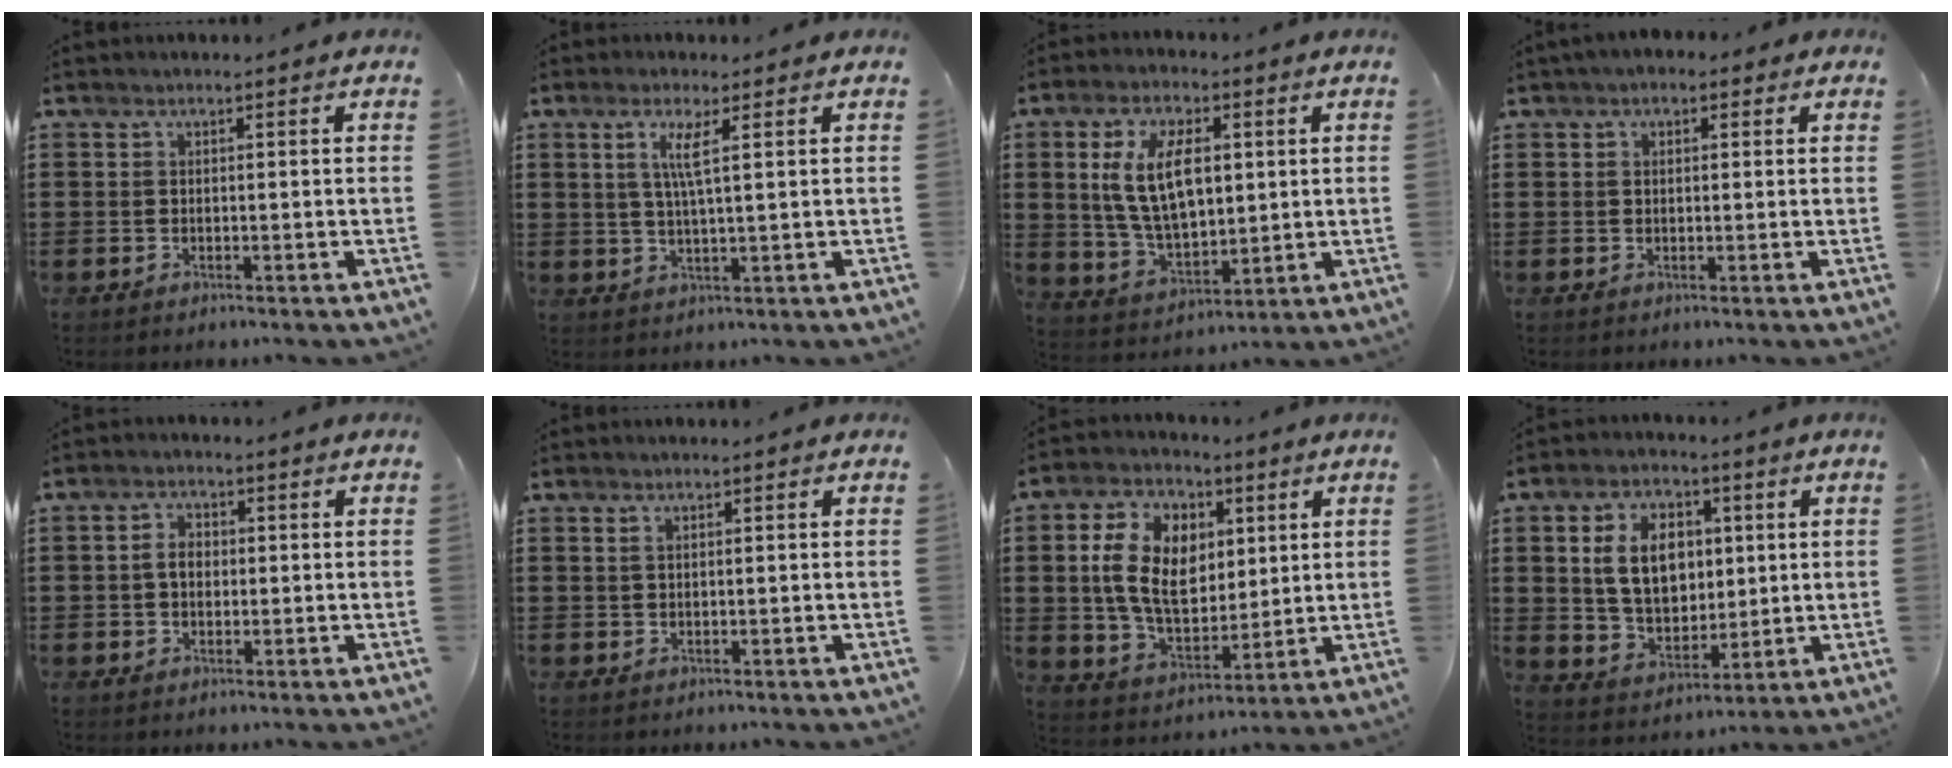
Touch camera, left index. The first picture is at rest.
{"total": 3.9, "force": [1.5, 0.3, 3.6], "torque": [-0.078, -0.002, 0.024]}
{"total": 11.3, "force": [3.0, 6.1, 9.1], "torque": [-0.195, 0.007, 0.050]}
{"total": 1.7, "force": [0.7, 1.3, 0.8], "torque": [-0.021, 0.009, 0.011]}
{"total": 3.1, "force": [0.1, 2.1, 2.2], "torque": [-0.048, 0.009, 0.000]}
{"total": 0.8, "force": [0.5, 0.4, 0.6], "torque": [-0.013, 0.003, 0.008]}
{"total": 11.3, "force": [2.9, 7.5, 8.0], "torque": [-0.183, 0.014, 0.051]}
{"total": 9.8, "force": [2.3, 6.9, 6.6], "torque": [-0.146, 0.012, 0.037]}